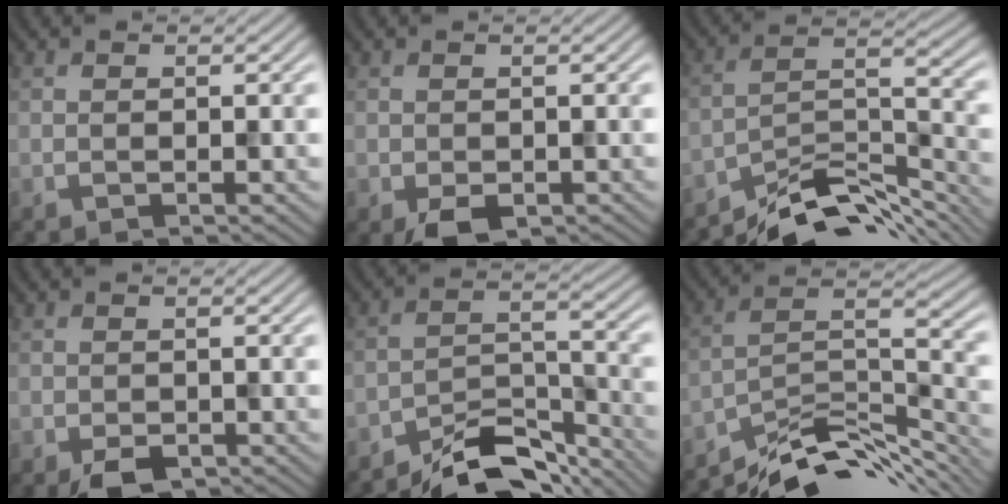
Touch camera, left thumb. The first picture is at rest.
{"total": 2.7, "force": [-1.4, 1.7, 1.6], "torque": [-0.029, -0.011, -0.021]}
{"total": 10.2, "force": [-8.7, 2.4, 4.6], "torque": [-0.074, 0.003, -0.158]}
{"total": 2.7, "force": [-1.7, 1.6, 1.4], "torque": [-0.021, -0.007, -0.023]}
{"total": 8.1, "force": [-7.2, 2.2, 3.0], "torque": [-0.045, 0.007, -0.134]}
{"total": 11.1, "force": [-9.2, 3.0, 5.4], "torque": [-0.089, 0.003, -0.163]}